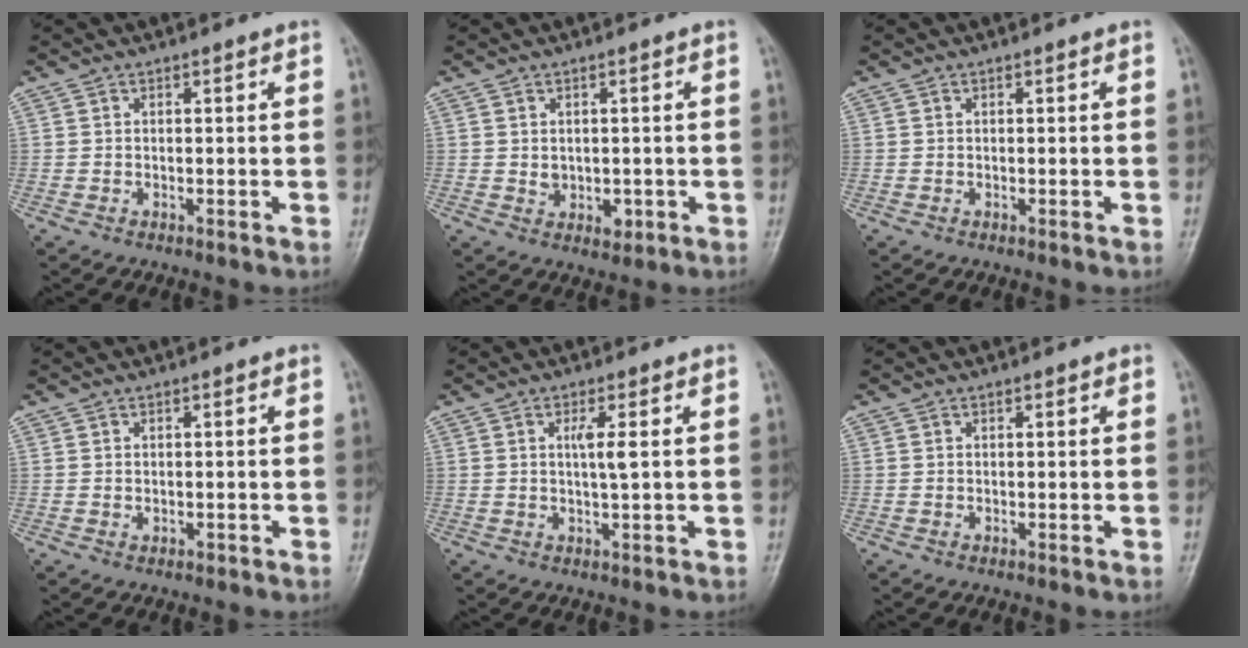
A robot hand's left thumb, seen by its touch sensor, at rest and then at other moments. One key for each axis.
{"total": 3.3, "fx": -0.2, "fy": 2.6, "fz": 2.0, "tx": -0.018, "ty": -0.003, "tz": 0.007}
{"total": 0.0}
{"total": 0.6, "fx": 0.0, "fy": 0.5, "fz": 0.4, "tx": -0.006, "ty": -0.001, "tz": 0.002}
{"total": 3.0, "fx": 0.7, "fy": 0.2, "fz": 2.9, "tx": -0.058, "ty": -0.004, "tz": 0.013}
{"total": 0.6, "fx": 0.4, "fy": 0.3, "fz": 0.3, "tx": -0.003, "ty": -0.002, "tz": 0.003}